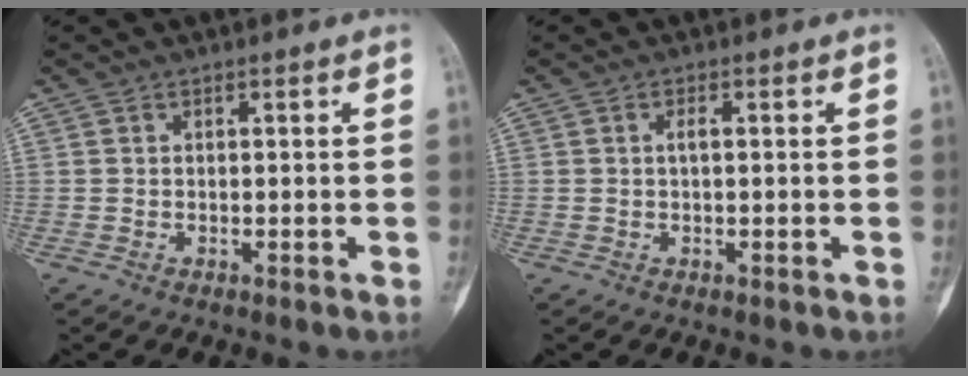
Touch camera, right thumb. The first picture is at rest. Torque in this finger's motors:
{"motor_torque": [0.45, 0.27, 0.51, -0.02, 0.03]}